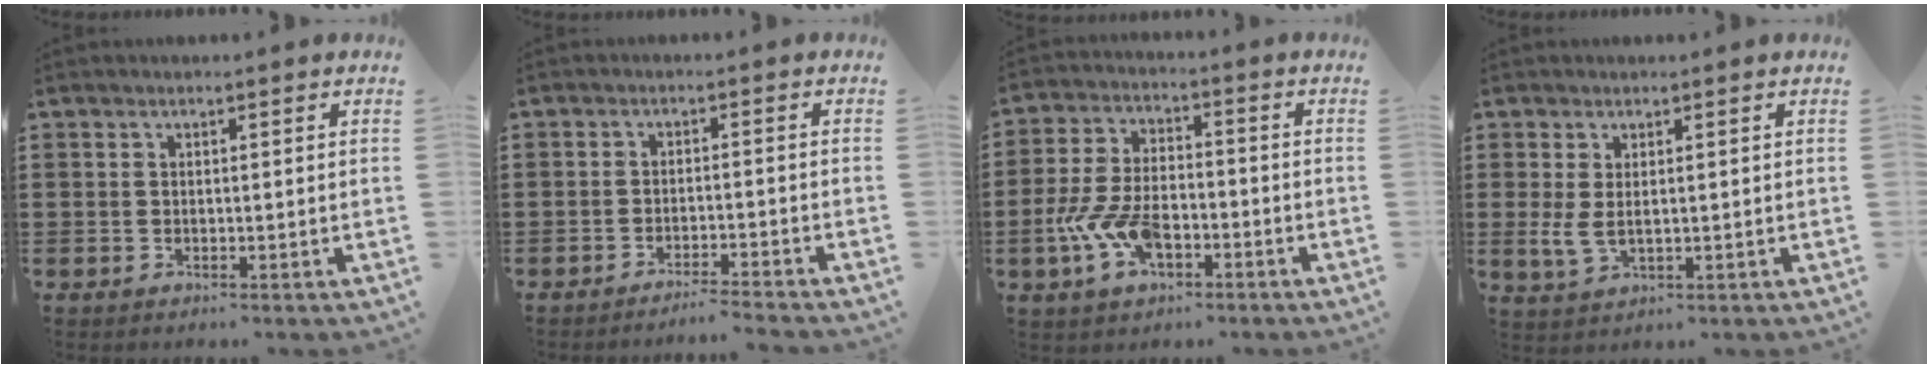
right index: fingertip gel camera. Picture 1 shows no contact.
{"total": 2.6, "force": [-2.5, -0.6, 0.4], "torque": [-0.010, -0.003, -0.052]}
{"total": 8.2, "force": [-3.3, 4.4, 6.2], "torque": [-0.150, 0.000, -0.067]}
{"total": 3.0, "force": [0.7, 1.3, 2.6], "torque": [-0.070, -0.005, 0.009]}